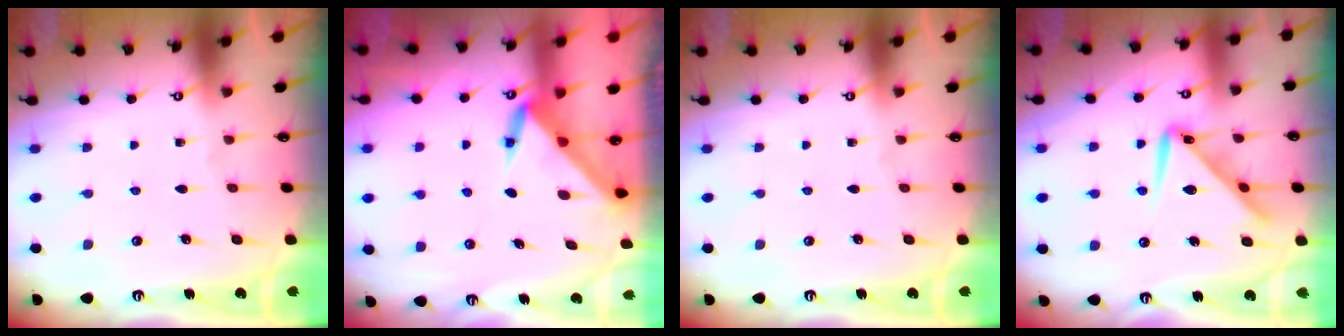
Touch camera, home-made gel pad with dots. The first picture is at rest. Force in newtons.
{"total": 3.4, "press": 3.4, "slide": 0.2}
{"total": 0.0}
{"total": 11.8, "press": 11.8, "slide": 0.7}